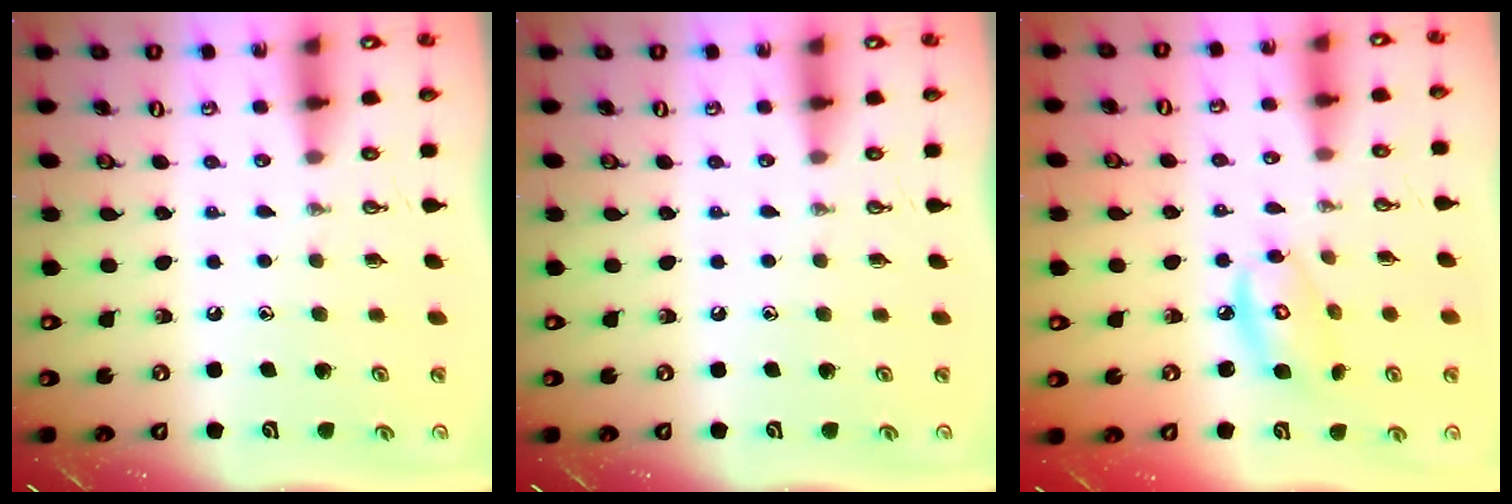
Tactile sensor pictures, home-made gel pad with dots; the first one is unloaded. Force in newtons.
{"total": 0.0}
{"total": 8.5, "press": 8.5, "slide": 0.5}